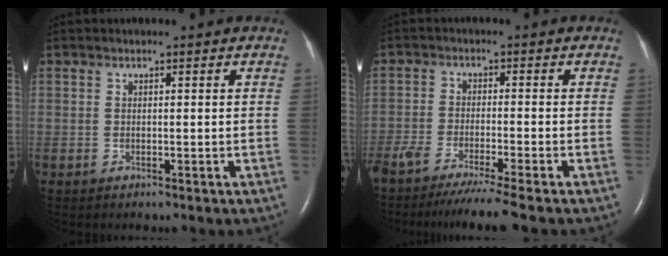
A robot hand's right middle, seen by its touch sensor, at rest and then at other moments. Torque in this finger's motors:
{"motor_torque": [0.73, -0.62, 0.16, 0.07]}